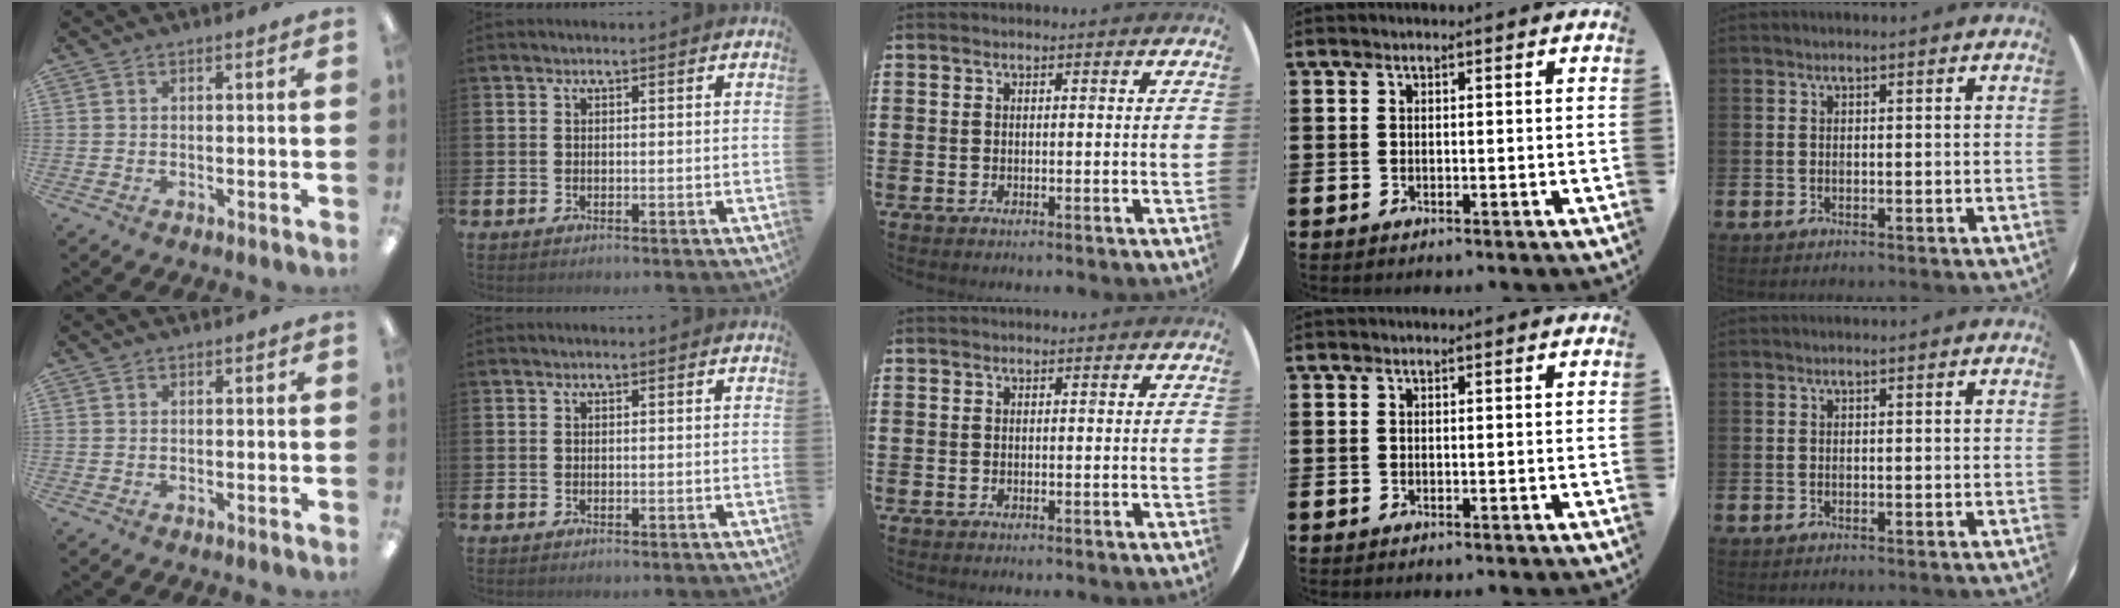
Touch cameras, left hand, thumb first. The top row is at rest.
{}